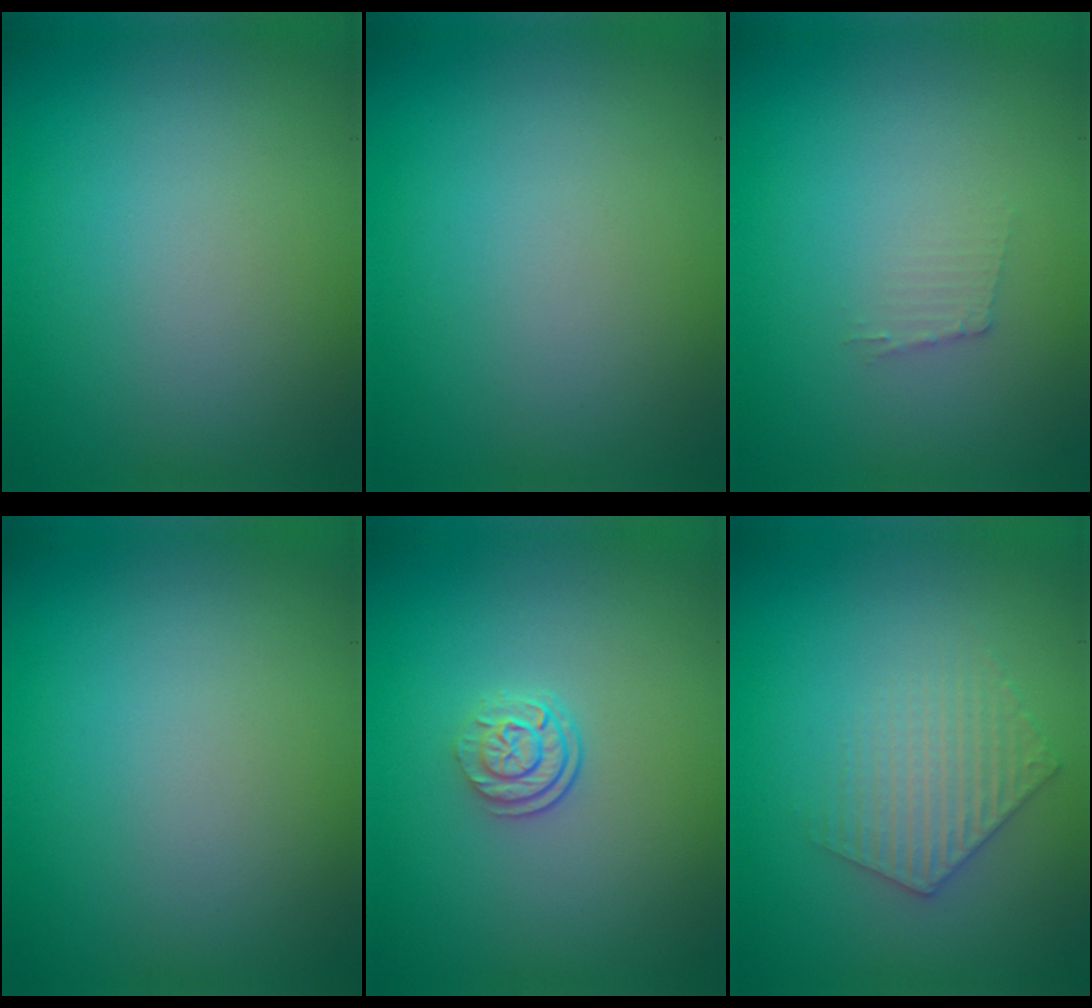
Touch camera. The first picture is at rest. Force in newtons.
{"total": 0.0}
{"total": 1.1, "press": 1.0, "slide": 0.2}
{"total": 0.0}
{"total": 2.5, "press": 1.8, "slide": 1.8}
{"total": 2.9, "press": 2.9, "slide": 0.5}